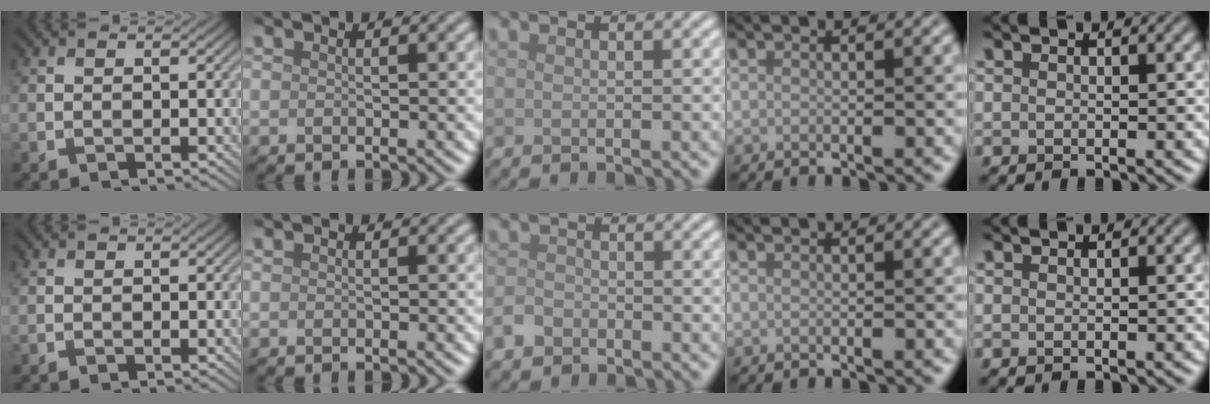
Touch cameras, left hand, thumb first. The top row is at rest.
{"middle": {"total": 1.6, "force": [-1.1, 1.1, 0.5], "torque": [-0.005, 0.002, -0.026]}}